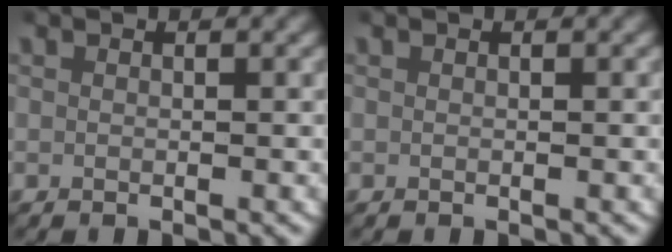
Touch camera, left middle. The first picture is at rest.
{"total": 0.0}